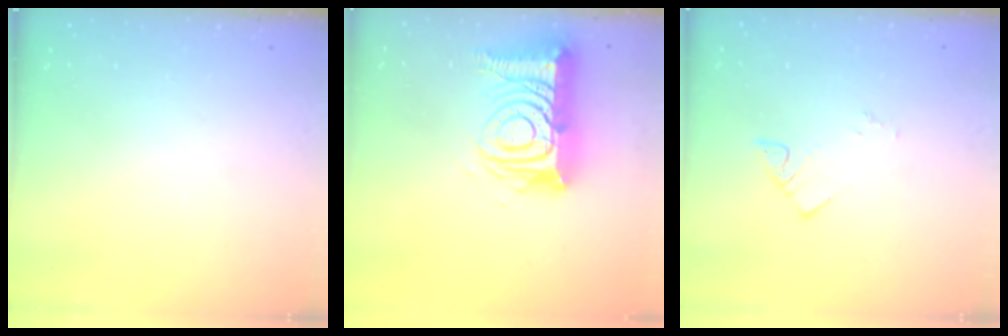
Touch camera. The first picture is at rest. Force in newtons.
{"total": 18.4, "press": 18.2, "slide": 2.0}
{"total": 3.7, "press": 3.7, "slide": 0.5}